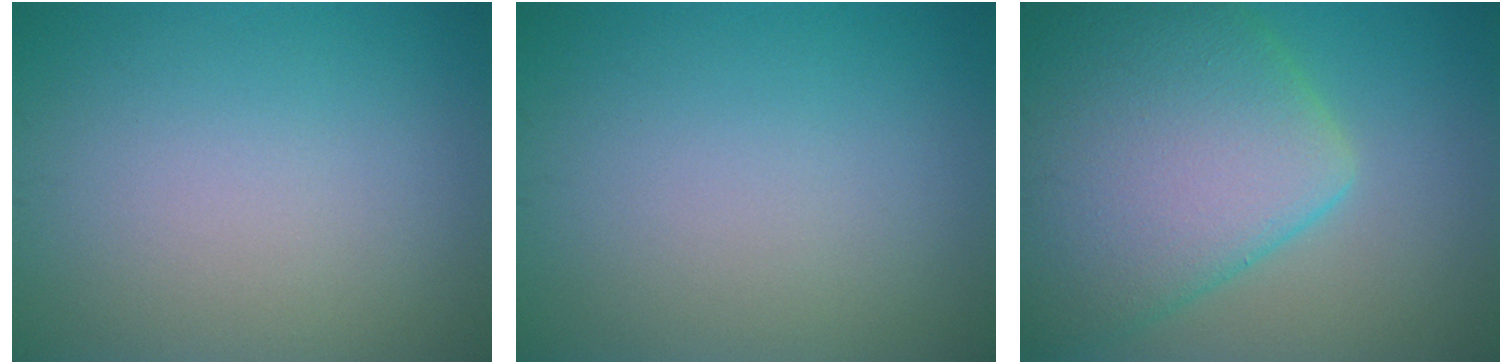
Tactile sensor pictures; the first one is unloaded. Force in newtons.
{"total": 0.0}
{"total": 11.8, "press": 11.8, "slide": 0.3}